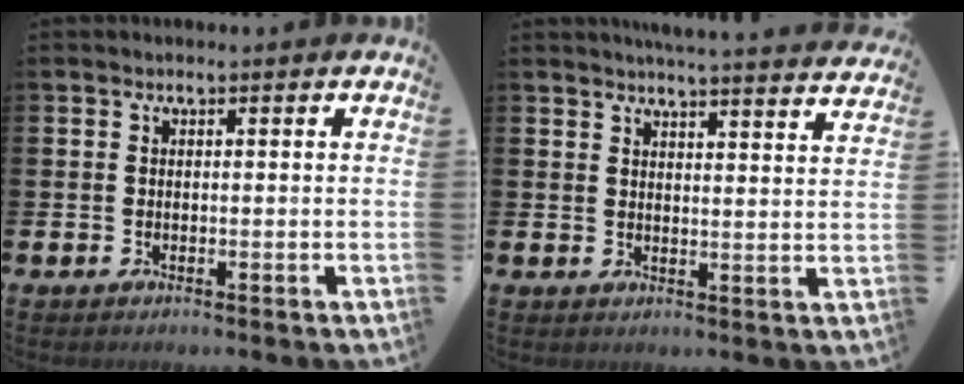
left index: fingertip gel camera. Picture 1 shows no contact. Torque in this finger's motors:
{"motor_torque": [0.12, -0.27, 0.02, 0.03]}